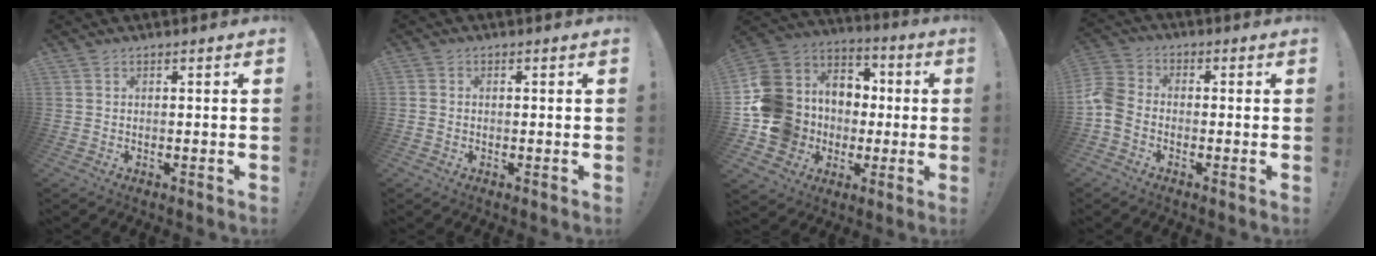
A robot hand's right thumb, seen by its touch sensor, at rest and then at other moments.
{"total": 1.3, "force": [-0.3, 1.2, 0.4], "torque": [-0.013, 0.006, -0.004]}
{"total": 18.8, "force": [-2.4, 17.1, 7.5], "torque": [-0.143, 0.018, 0.008]}
{"total": 8.2, "force": [-3.6, 5.9, 4.4], "torque": [-0.109, 0.021, -0.064]}